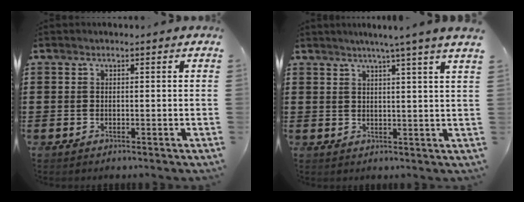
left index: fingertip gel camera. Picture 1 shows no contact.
{"total": 3.7, "force": [2.9, -1.2, 2.0], "torque": [-0.043, -0.010, 0.048]}